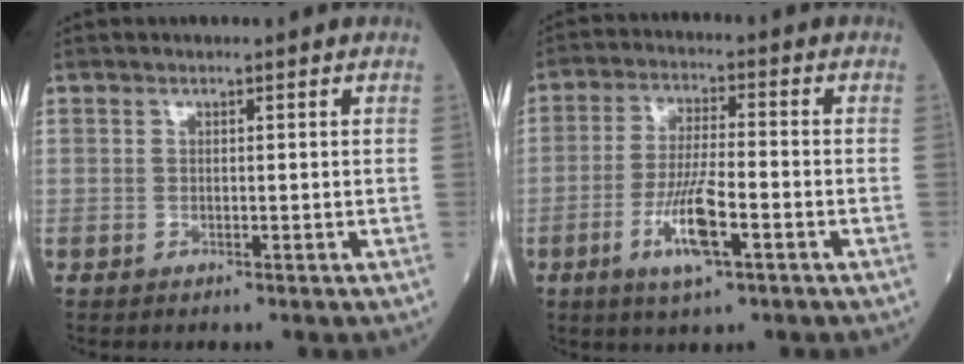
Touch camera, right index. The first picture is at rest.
{"total": 8.5, "force": [-3.4, 1.3, 7.7], "torque": [-0.151, -0.008, -0.061]}